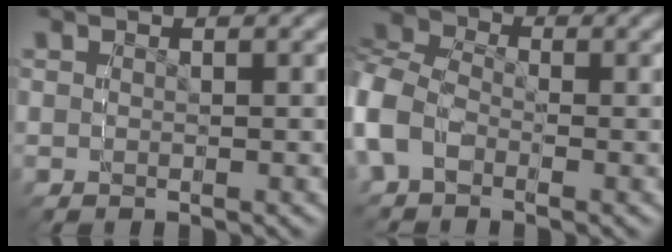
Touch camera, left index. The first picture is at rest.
{"total": 8.2, "force": [-1.7, 6.5, 4.7], "torque": [-0.094, -0.017, -0.029]}